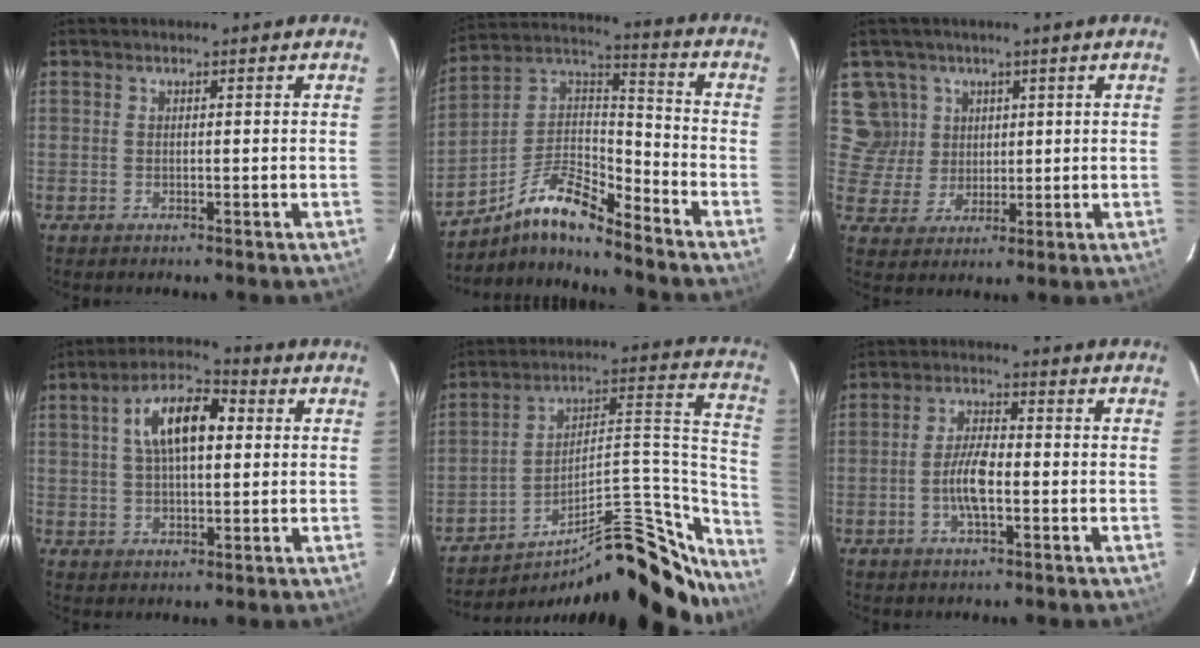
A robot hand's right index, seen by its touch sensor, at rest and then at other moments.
{"total": 12.7, "force": [-9.9, 2.6, 7.7], "torque": [-0.159, 0.022, -0.191]}
{"total": 6.5, "force": [2.7, 5.9, 0.4], "torque": [-0.006, 0.009, 0.054]}
{"total": 10.7, "force": [2.5, 4.7, 9.3], "torque": [-0.168, 0.027, 0.039]}
{"total": 26.4, "force": [-22.6, 6.6, 12.0], "torque": [-0.130, 0.045, -0.324]}
{"total": 6.0, "force": [-1.7, 1.9, 5.4], "torque": [-0.110, 0.007, -0.033]}